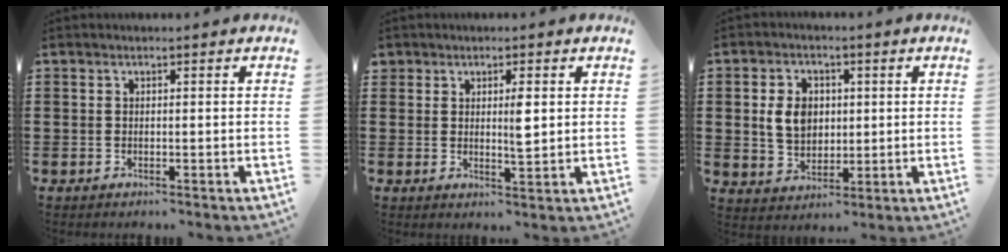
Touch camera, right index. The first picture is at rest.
{"total": 3.3, "force": [1.3, 1.3, 2.7], "torque": [-0.049, 0.002, 0.020]}
{"total": 6.3, "force": [0.8, 4.8, 4.1], "torque": [-0.106, 0.010, 0.009]}